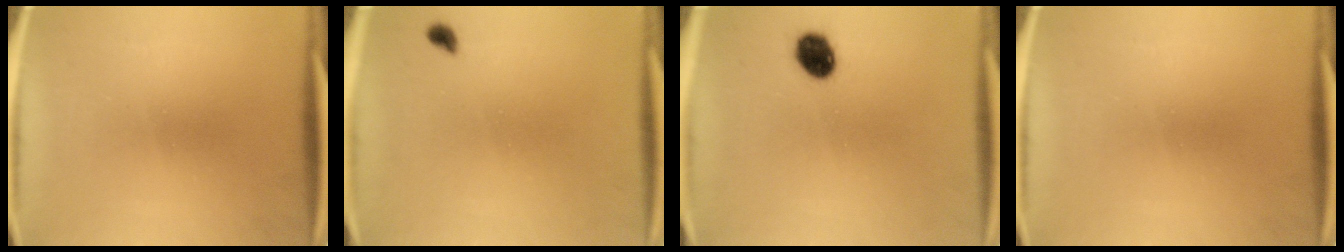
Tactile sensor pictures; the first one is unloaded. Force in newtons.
{"total": 1.4}
{"total": 6.3}
{"total": 0.0}